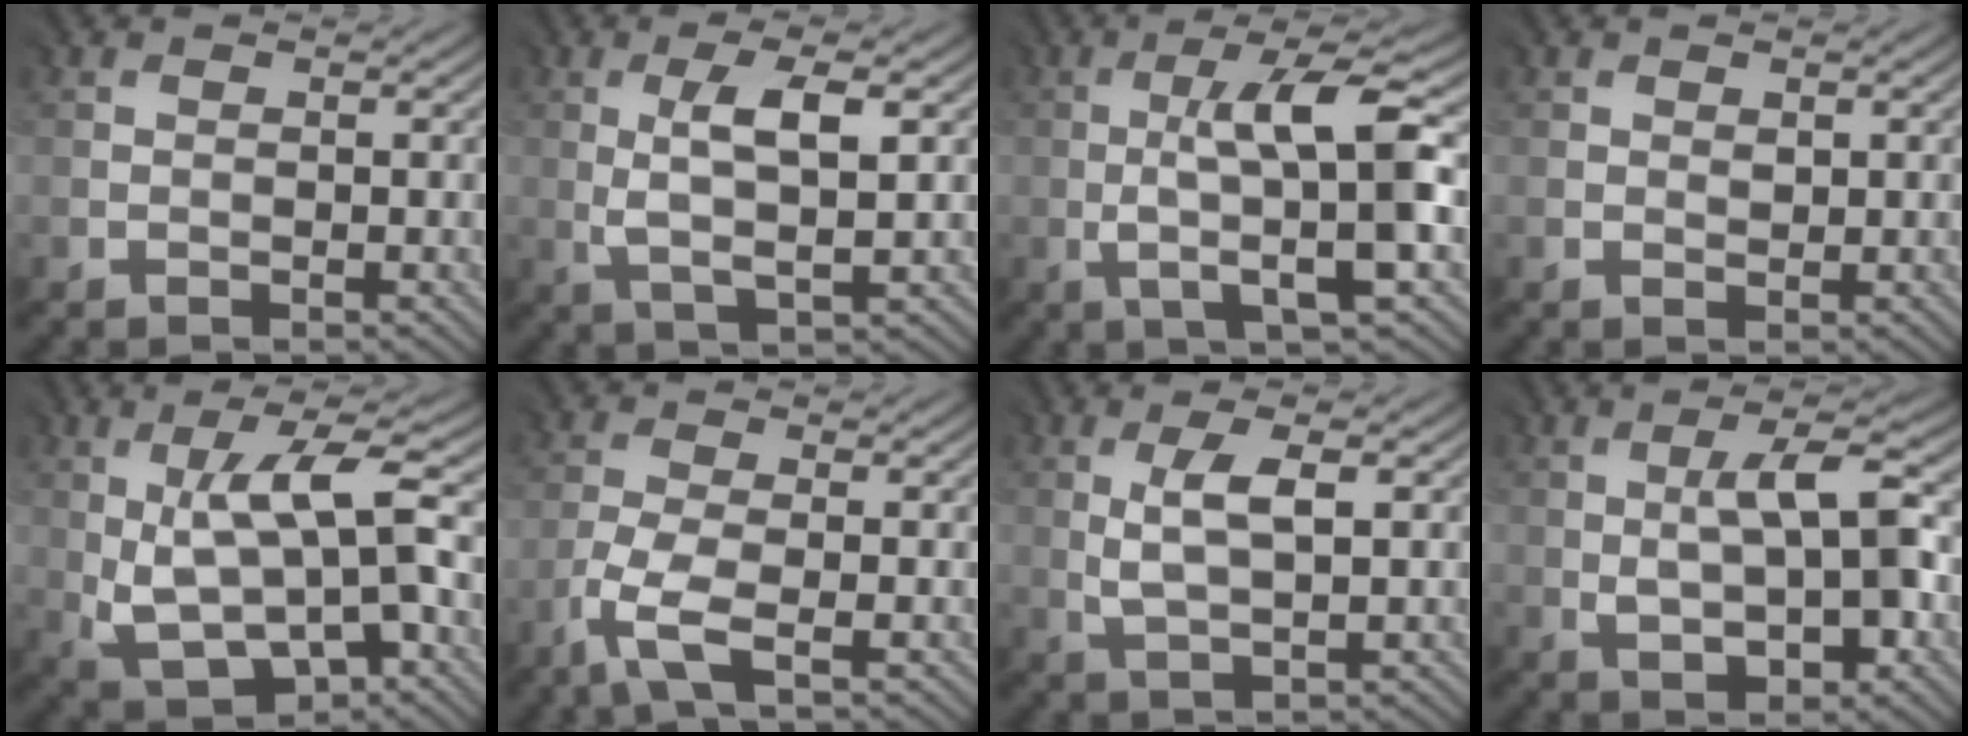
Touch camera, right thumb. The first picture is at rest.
{"total": 5.3, "force": [1.1, 1.3, 5.0], "torque": [-0.099, -0.002, 0.024]}
{"total": 9.1, "force": [0.0, 1.5, 9.0], "torque": [-0.144, 0.014, 0.000]}
{"total": 0.9, "force": [0.5, 0.6, 0.5], "torque": [-0.006, -0.003, 0.011]}
{"total": 9.7, "force": [0.6, 3.6, 9.0], "torque": [-0.175, -0.003, 0.016]}
{"total": 4.3, "force": [-2.7, 0.8, 3.3], "torque": [-0.083, -0.004, -0.066]}
{"total": 4.0, "force": [1.0, 1.1, 3.7], "torque": [-0.080, -0.002, 0.025]}
{"total": 7.3, "force": [-0.2, 2.9, 6.7], "torque": [-0.111, 0.007, -0.001]}